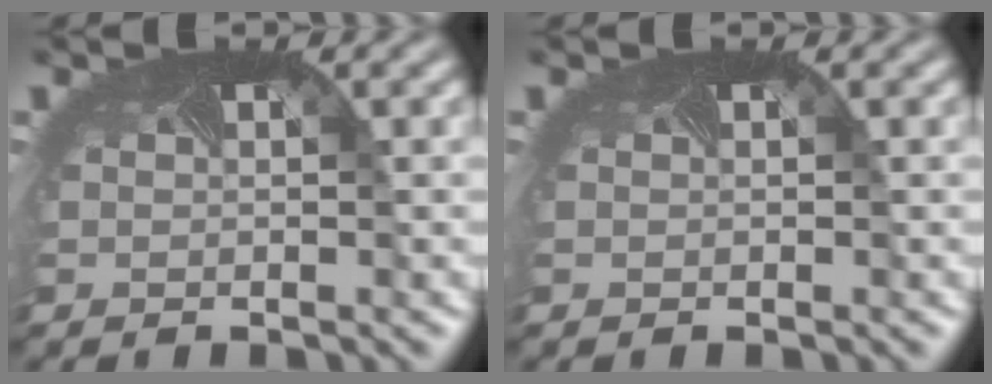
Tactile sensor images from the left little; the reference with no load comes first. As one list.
[{"total": 0.0}]